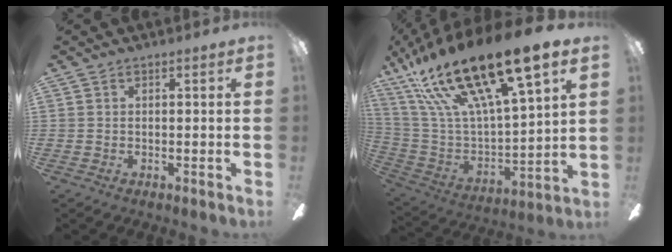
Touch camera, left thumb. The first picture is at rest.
{"total": 26.1, "force": [17.3, 6.8, 18.2], "torque": [-0.363, -0.107, 0.281]}